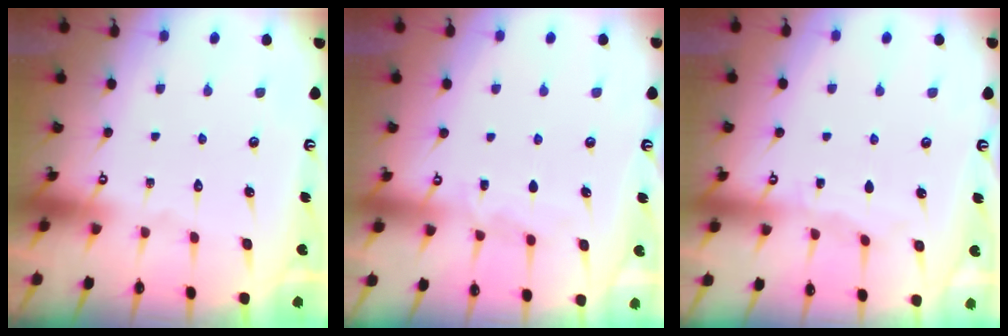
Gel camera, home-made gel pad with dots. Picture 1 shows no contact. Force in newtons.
{"total": 5.9, "press": 5.8, "slide": 0.5}
{"total": 2.7, "press": 2.7, "slide": 0.4}